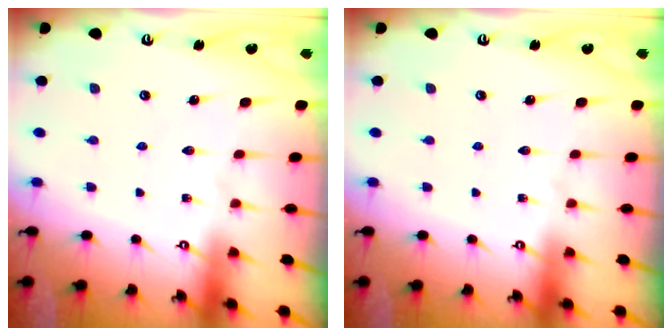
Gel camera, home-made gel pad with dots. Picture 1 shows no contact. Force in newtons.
{"total": 0.0}